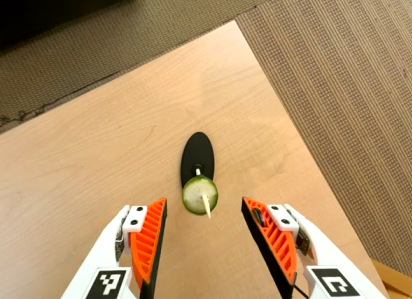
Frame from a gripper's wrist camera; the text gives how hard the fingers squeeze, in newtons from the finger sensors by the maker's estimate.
{"total": 0.8, "left": 1.4, "right": 0.3}